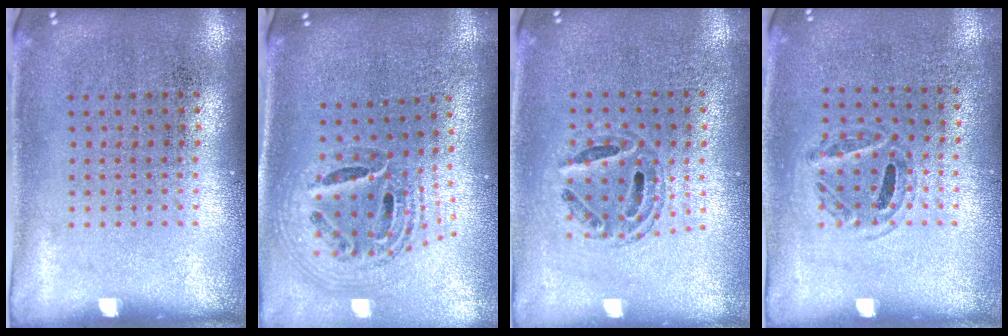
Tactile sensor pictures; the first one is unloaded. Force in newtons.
{"total": 1.8, "press": 1.5, "slide": 1.0}
{"total": 0.7, "press": 0.7, "slide": 0.1}
{"total": 1.0, "press": 0.7, "slide": 0.6}